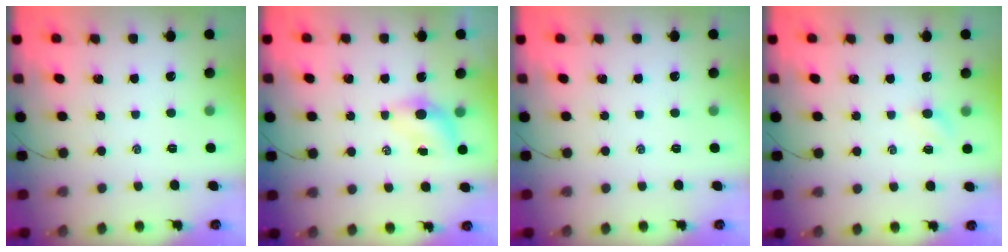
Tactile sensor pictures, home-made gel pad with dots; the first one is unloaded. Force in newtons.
{"total": 4.0, "press": 3.9, "slide": 0.9}
{"total": 0.0}
{"total": 2.8, "press": 2.7, "slide": 0.9}